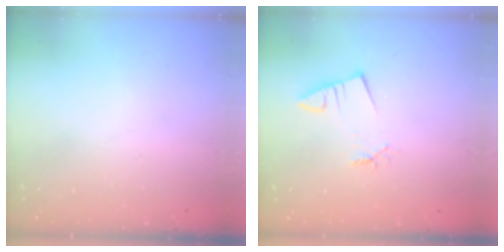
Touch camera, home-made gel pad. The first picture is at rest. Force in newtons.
{"total": 2.0, "press": 2.0, "slide": 0.2}